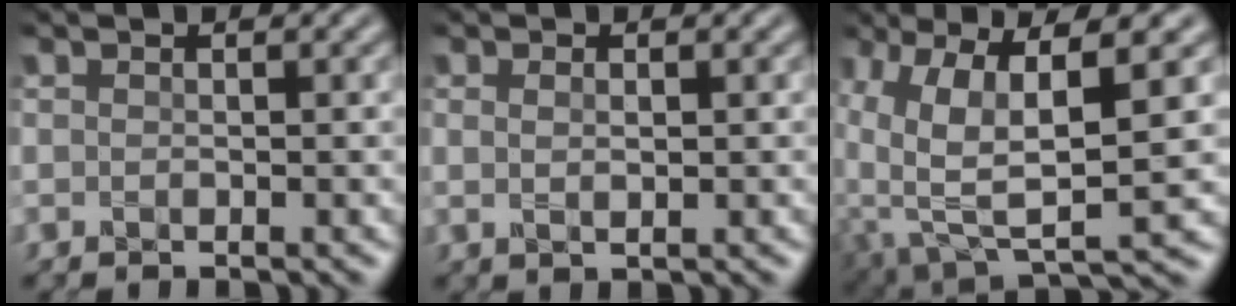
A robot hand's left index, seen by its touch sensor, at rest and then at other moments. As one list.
[{"total": 1.0, "force": [0.5, 0.4, 0.7], "torque": [-0.013, 0.002, 0.008]}, {"total": 8.9, "force": [1.5, 3.4, 8.1], "torque": [-0.168, -0.013, 0.031]}]